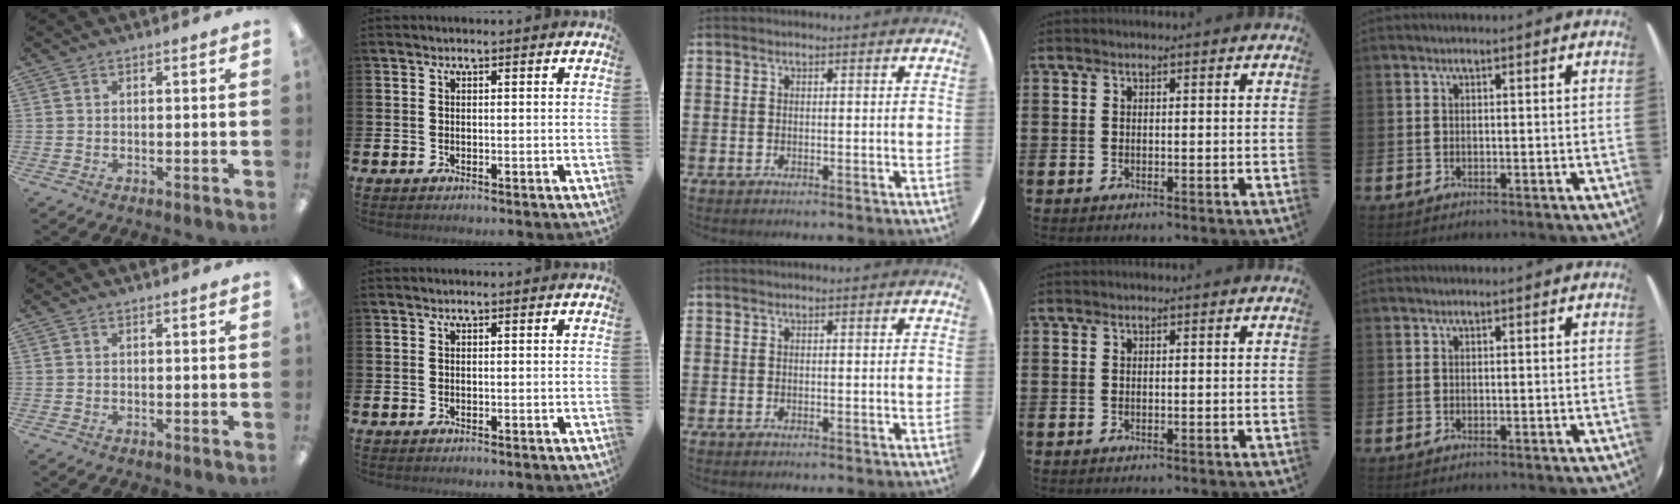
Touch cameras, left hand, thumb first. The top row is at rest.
{}